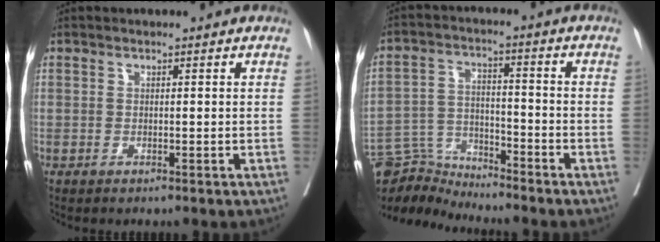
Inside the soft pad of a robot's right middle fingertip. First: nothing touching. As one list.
[{"total": 6.9, "force": [-6.8, 0.7, -1.2], "torque": [0.016, 0.018, -0.126]}]